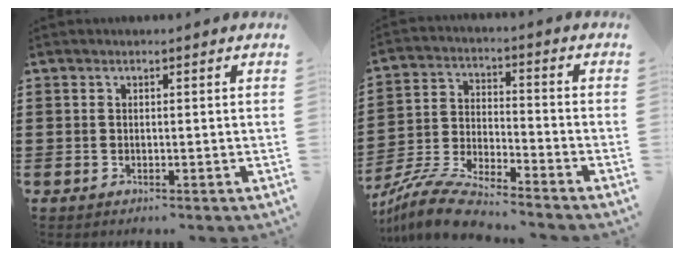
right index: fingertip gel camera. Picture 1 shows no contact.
{"total": 8.5, "force": [-8.1, 0.2, 2.6], "torque": [-0.069, -0.001, -0.164]}